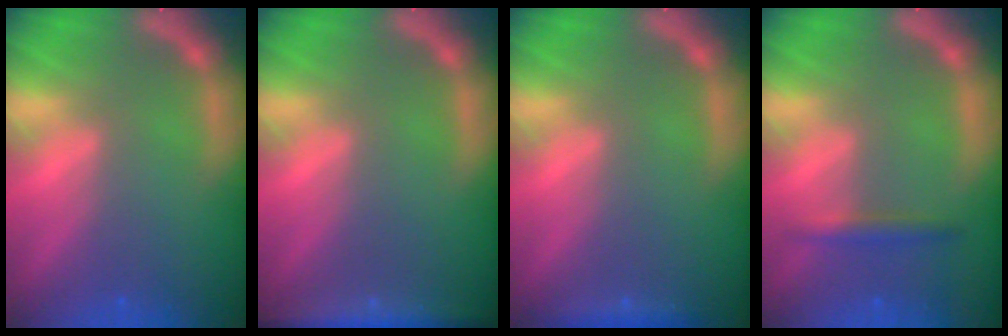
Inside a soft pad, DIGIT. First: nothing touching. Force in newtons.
{"total": 5.0}
{"total": 1.4}
{"total": 1.9}